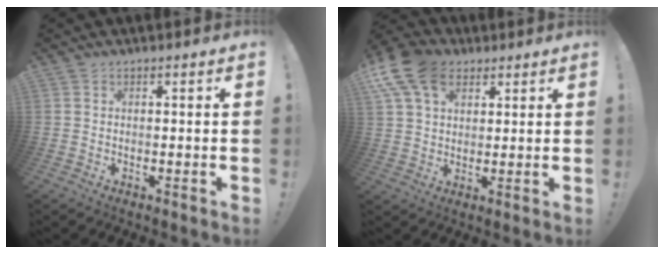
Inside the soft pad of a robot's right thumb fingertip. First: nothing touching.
{"total": 13.9, "force": [6.6, 9.2, 8.0], "torque": [-0.151, -0.022, 0.129]}